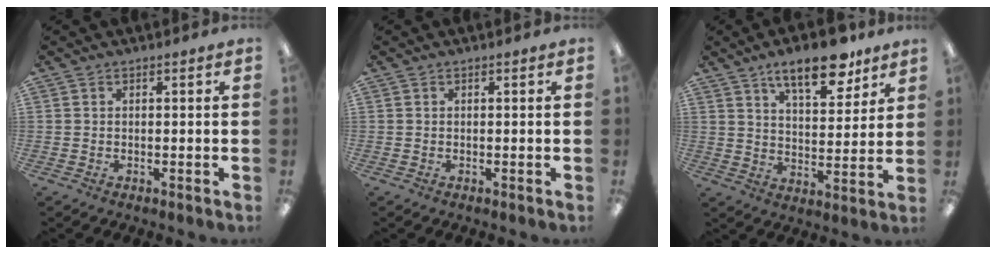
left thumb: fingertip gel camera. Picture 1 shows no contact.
{"total": 0.0}
{"total": 13.5, "force": [9.5, 5.2, 8.0], "torque": [-0.112, -0.048, 0.161]}